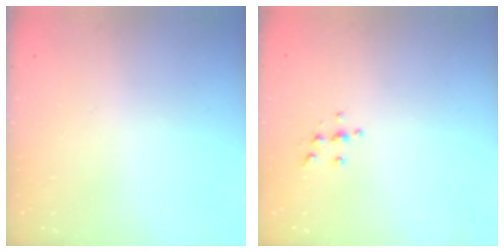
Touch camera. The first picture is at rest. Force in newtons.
{"total": 4.4, "press": 4.4, "slide": 0.4}